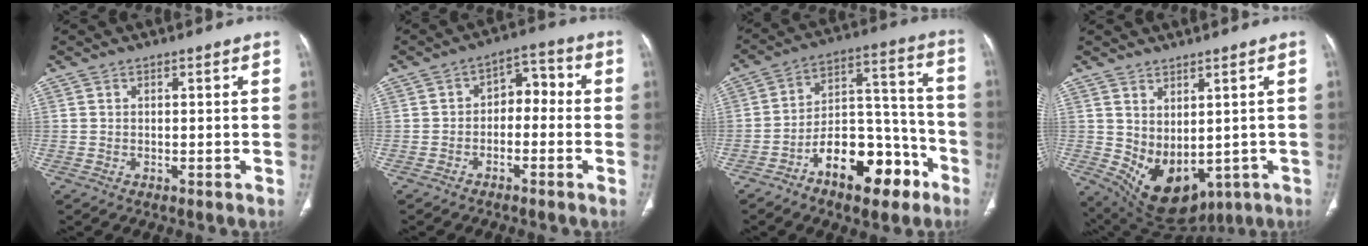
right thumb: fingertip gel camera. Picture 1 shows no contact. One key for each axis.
{"total": 6.2, "fx": -1.3, "fy": 4.3, "fz": 4.3, "tx": -0.038, "ty": 0.040, "tz": -0.034}
{"total": 17.3, "fx": -9.4, "fy": 8.7, "fz": 11.6, "tx": -0.141, "ty": 0.088, "tz": -0.149}
{"total": 11.9, "fx": -1.3, "fy": 7.6, "fz": 9.0, "tx": -0.128, "ty": -0.012, "tz": 0.019}